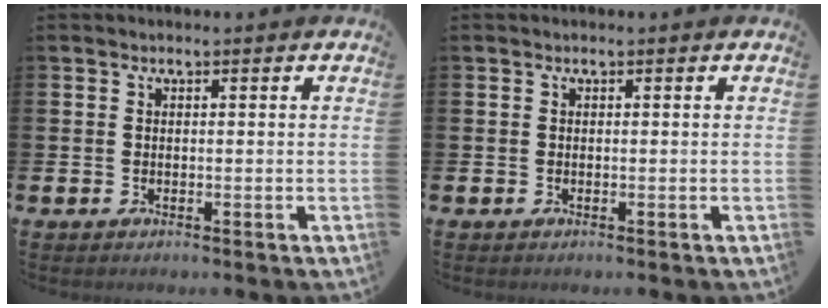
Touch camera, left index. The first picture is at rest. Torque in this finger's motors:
{"motor_torque": [0.00, 0.00, -0.03, -0.01]}